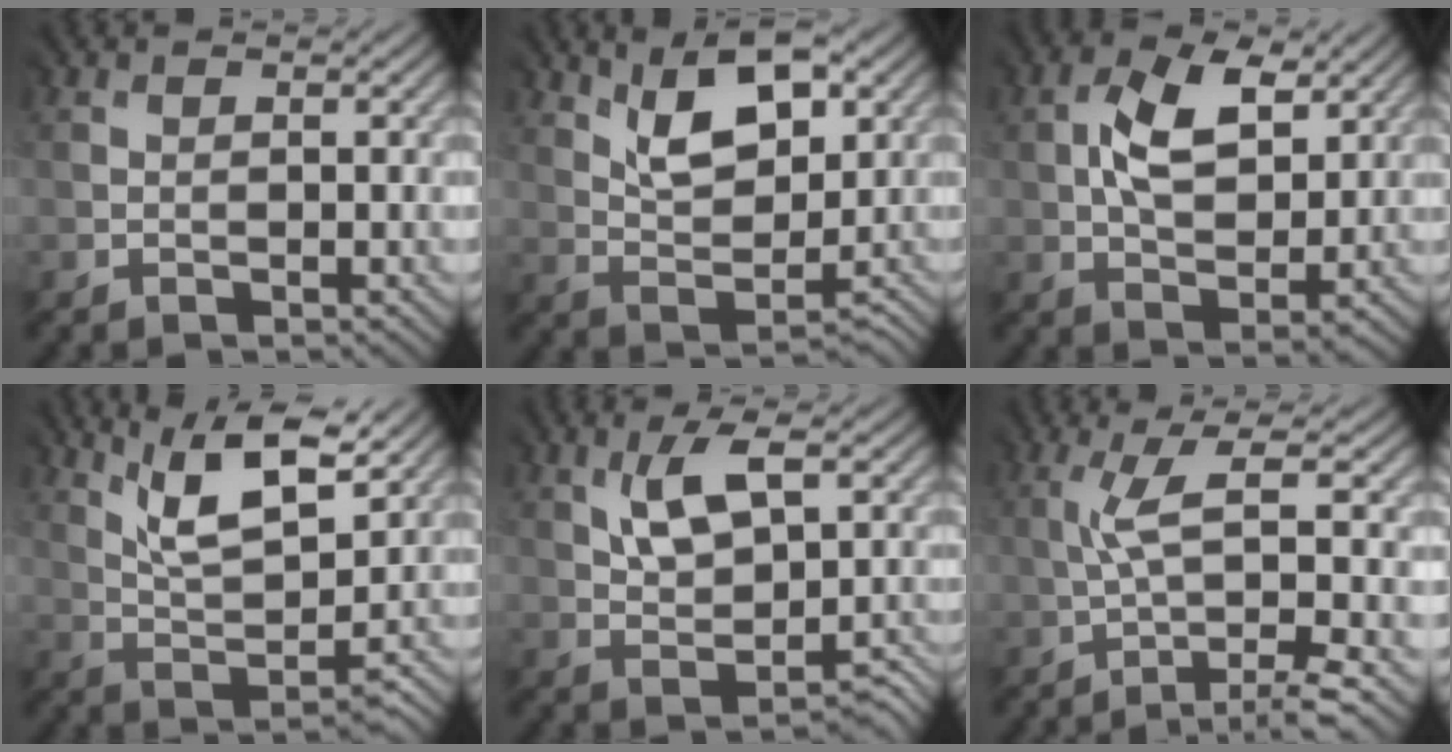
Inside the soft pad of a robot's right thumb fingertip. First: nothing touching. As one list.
[{"total": 7.5, "force": [5.0, 3.2, 4.6], "torque": [-0.073, 0.007, 0.088]}, {"total": 7.1, "force": [3.0, 4.0, 5.0], "torque": [-0.105, 0.006, 0.049]}, {"total": 9.0, "force": [6.4, 2.3, 5.9], "torque": [-0.108, 0.010, 0.109]}, {"total": 5.0, "force": [2.1, 2.4, 3.9], "torque": [-0.063, 0.010, 0.040]}, {"total": 6.4, "force": [-0.5, 1.0, 6.3], "torque": [-0.112, 0.018, -0.006]}]